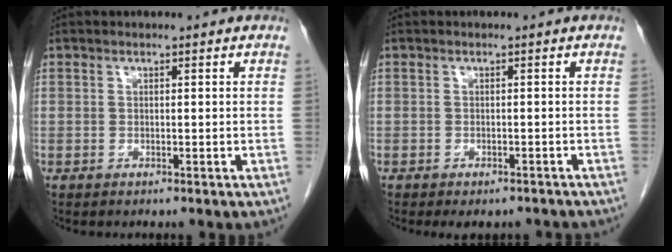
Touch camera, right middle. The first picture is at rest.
{"total": 4.9, "force": [-4.2, 2.0, 1.5], "torque": [-0.008, -0.003, -0.050]}